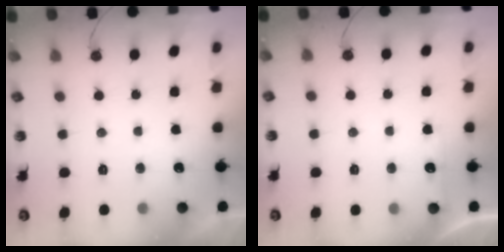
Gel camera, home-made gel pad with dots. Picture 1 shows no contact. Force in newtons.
{"total": 2.7, "press": 2.7, "slide": 0.4}